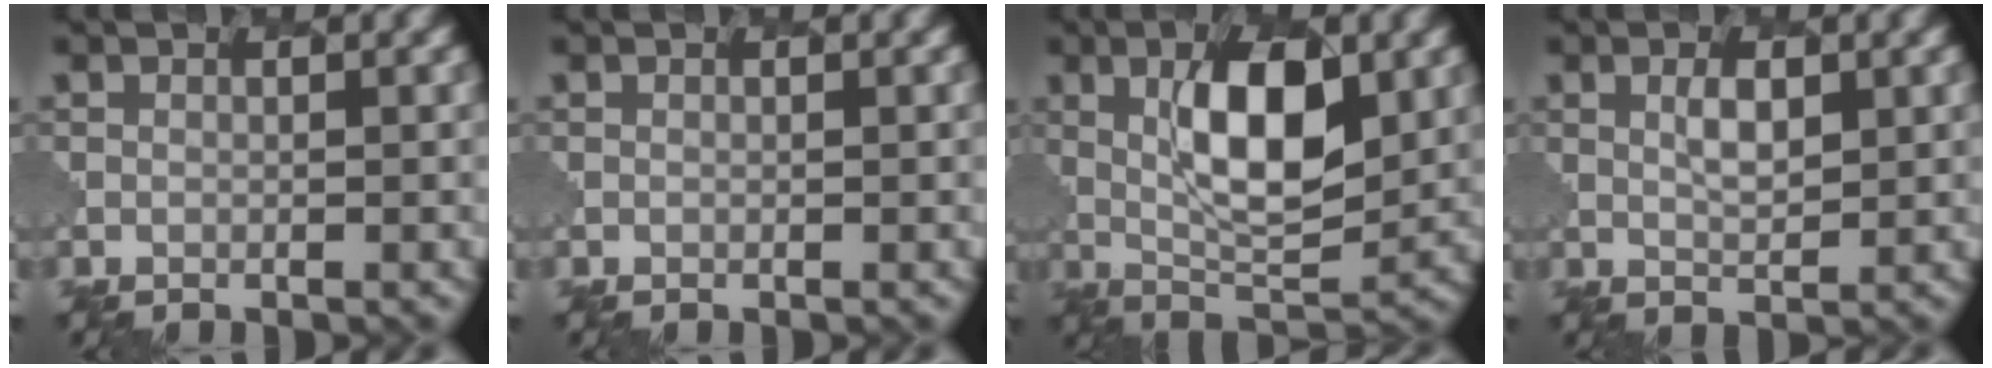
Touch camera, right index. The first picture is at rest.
{"total": 0.0}
{"total": 8.0, "force": [1.7, 3.1, 7.2], "torque": [-0.120, -0.001, 0.030]}
{"total": 2.0, "force": [0.8, 0.8, 1.6], "torque": [-0.034, 0.001, 0.017]}